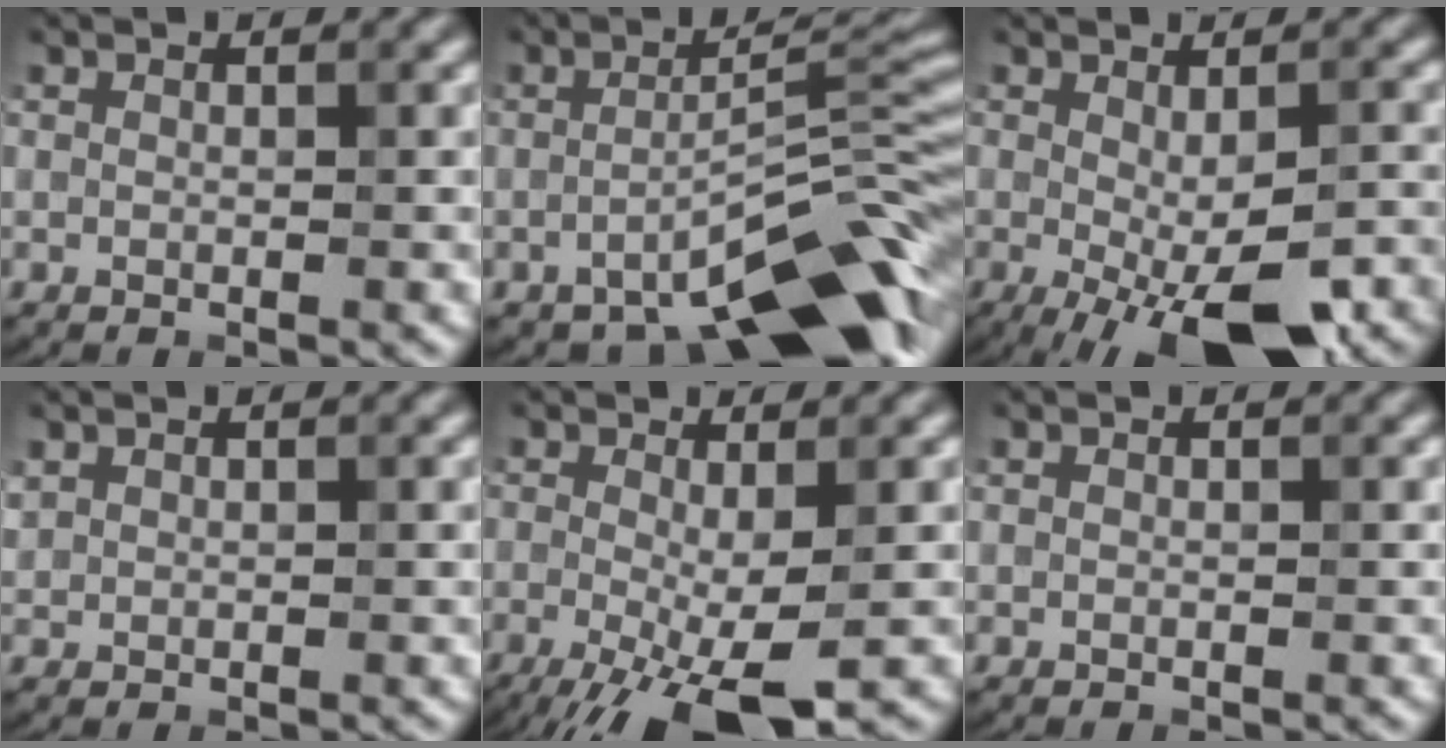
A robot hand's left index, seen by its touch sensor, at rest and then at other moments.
{"total": 10.5, "force": [-6.2, 2.9, 8.0], "torque": [-0.115, 0.008, -0.110]}
{"total": 8.7, "force": [-3.2, 2.6, 7.6], "torque": [-0.119, -0.017, -0.036]}
{"total": 0.6, "force": [0.5, 0.3, 0.0], "torque": [-0.002, 0.001, 0.015]}
{"total": 6.3, "force": [-2.5, 1.4, 5.5], "torque": [-0.109, -0.014, -0.044]}
{"total": 0.0}